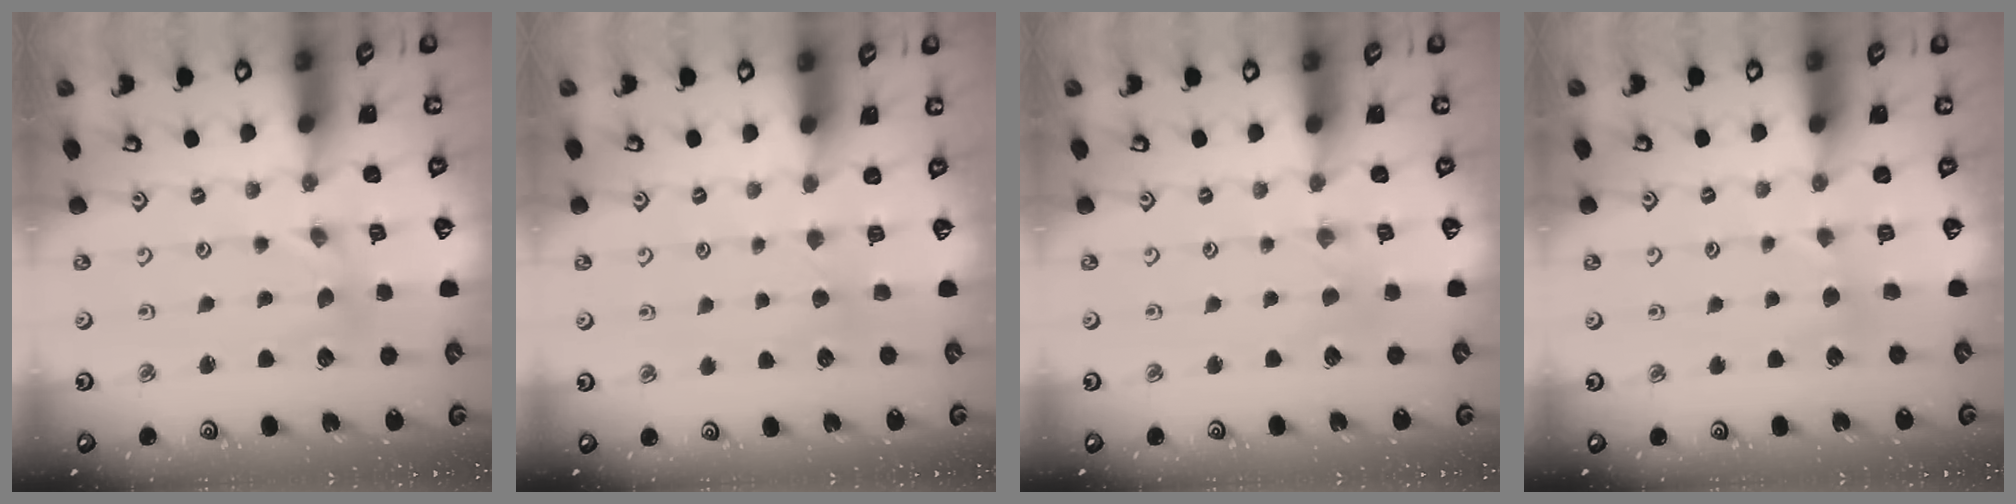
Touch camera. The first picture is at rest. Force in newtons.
{"total": 3.0, "press": 2.9, "slide": 0.5}
{"total": 0.0}
{"total": 2.4, "press": 2.4, "slide": 0.3}